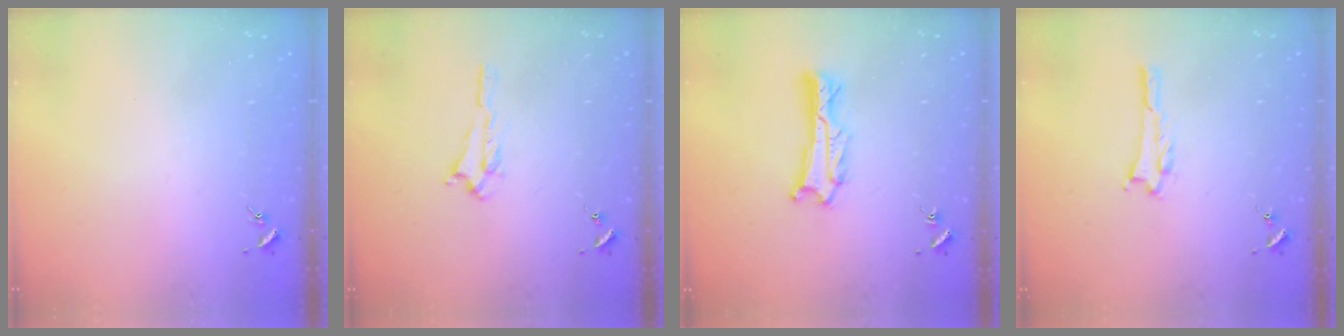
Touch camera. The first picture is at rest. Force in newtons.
{"total": 0.7, "press": 0.7, "slide": 0.2}
{"total": 1.8, "press": 1.8, "slide": 0.2}
{"total": 0.5, "press": 0.5, "slide": 0.1}